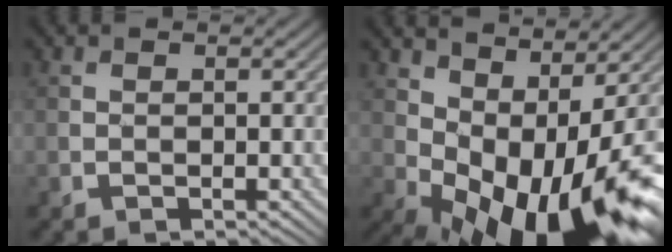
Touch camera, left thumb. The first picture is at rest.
{"total": 13.8, "force": [-0.4, 5.8, 12.6], "torque": [-0.196, -0.014, 0.019]}